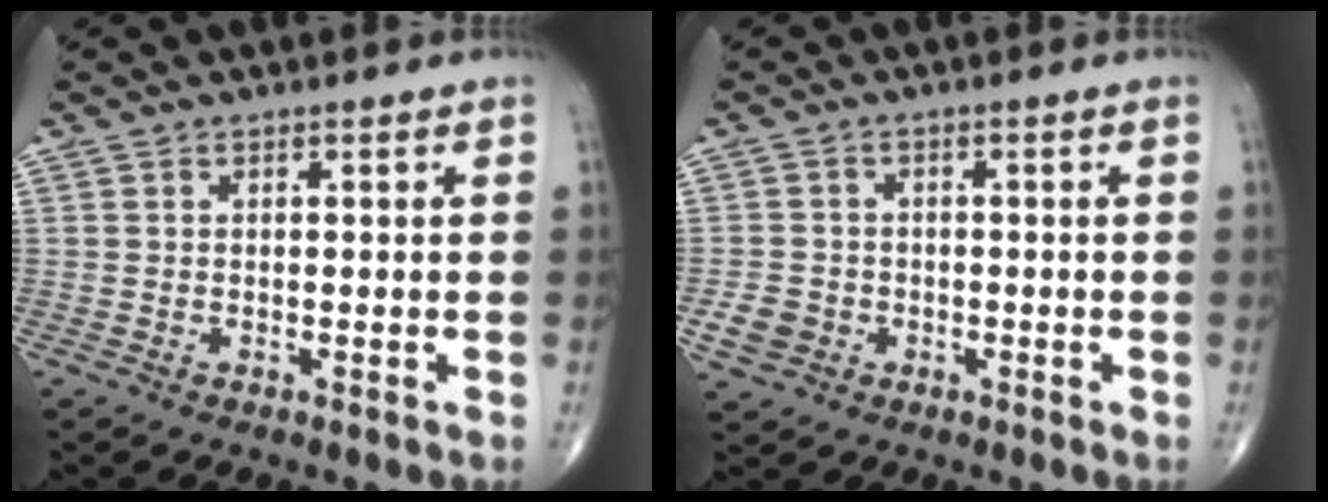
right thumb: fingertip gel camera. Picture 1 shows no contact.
{"total": 4.1, "force": [-1.4, 3.5, 1.5], "torque": [-0.021, 0.008, -0.022]}